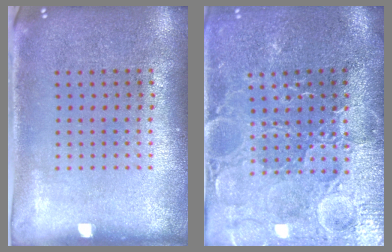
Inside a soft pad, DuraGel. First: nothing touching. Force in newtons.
{"total": 3.7, "press": 3.6, "slide": 0.8}